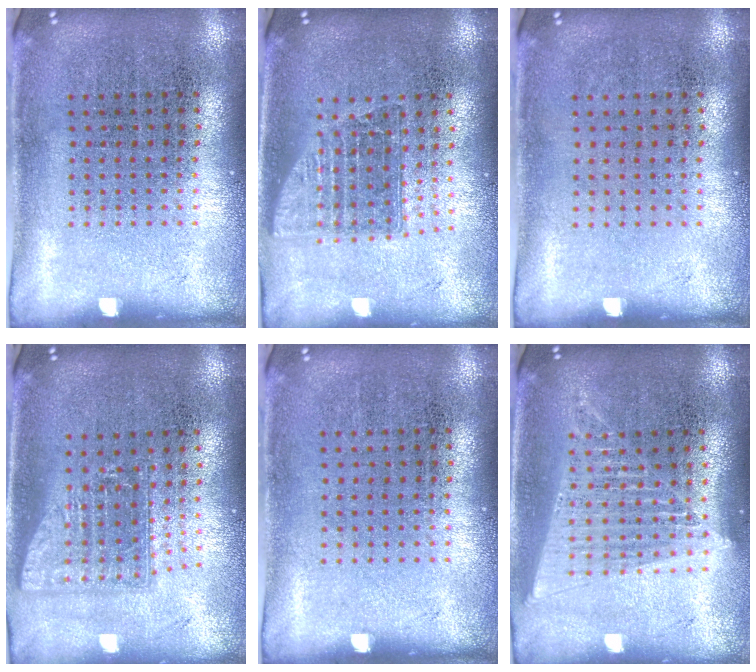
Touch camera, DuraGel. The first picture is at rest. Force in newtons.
{"total": 1.5, "press": 1.2, "slide": 0.9}
{"total": 0.0}
{"total": 1.6, "press": 1.2, "slide": 1.0}
{"total": 0.0}
{"total": 1.6, "press": 1.4, "slide": 0.7}